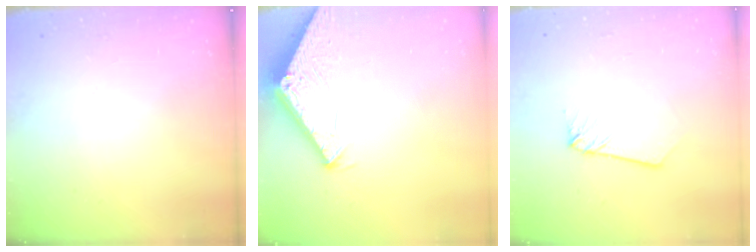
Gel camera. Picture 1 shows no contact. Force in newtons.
{"total": 2.9, "press": 2.9, "slide": 0.2}
{"total": 2.3, "press": 2.3, "slide": 0.2}